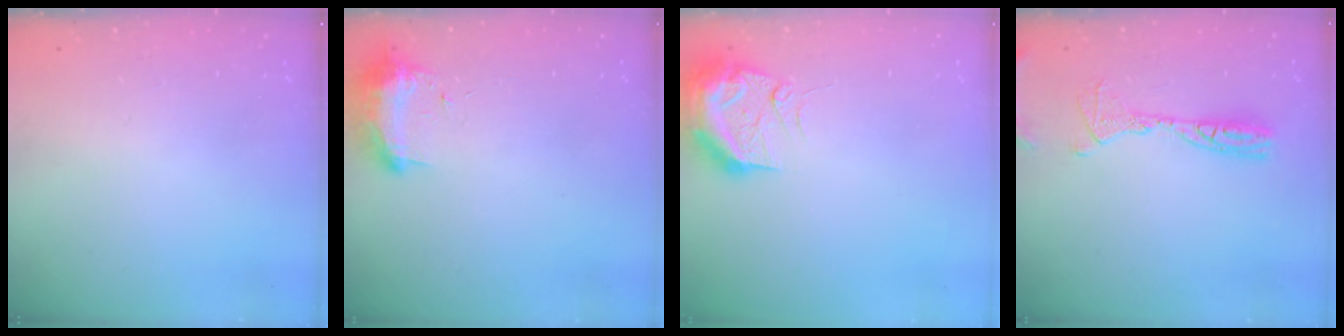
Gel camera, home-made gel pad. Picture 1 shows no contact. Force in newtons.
{"total": 9.9, "press": 9.8, "slide": 1.0}
{"total": 12.2, "press": 11.9, "slide": 2.6}
{"total": 14.6, "press": 12.8, "slide": 7.1}